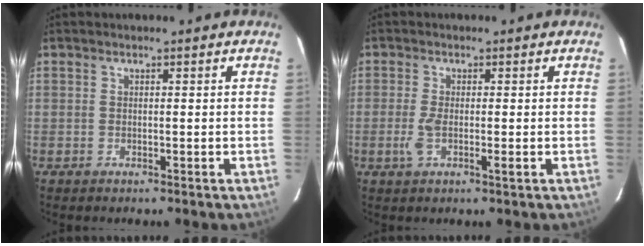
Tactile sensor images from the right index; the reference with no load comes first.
{"total": 3.5, "force": [-0.9, 0.8, 3.3], "torque": [-0.068, -0.006, -0.014]}